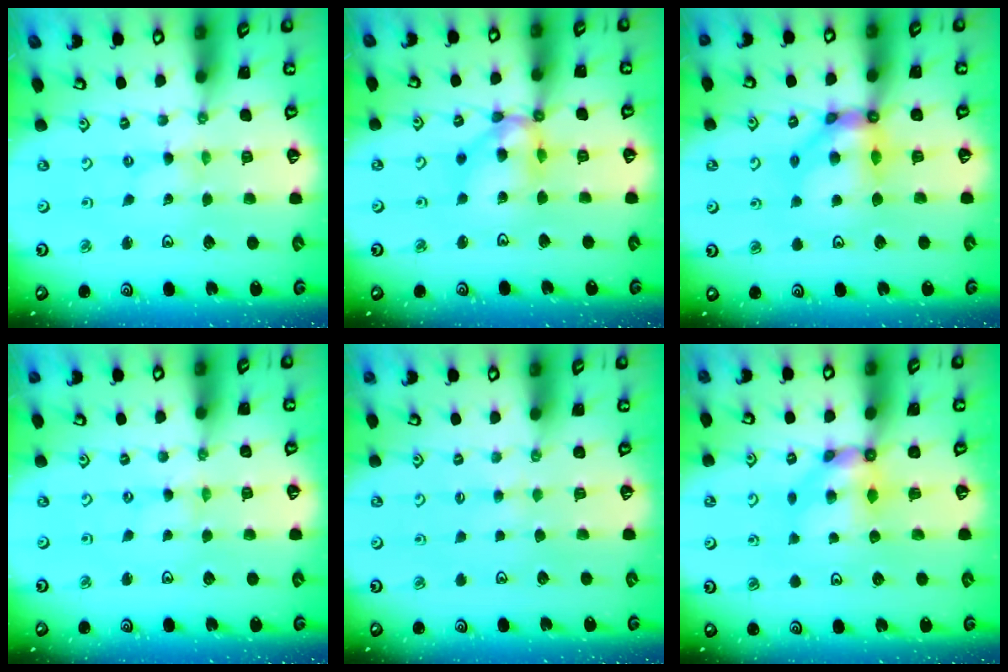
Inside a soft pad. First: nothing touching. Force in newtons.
{"total": 12.8, "press": 12.7, "slide": 1.5}
{"total": 10.9, "press": 10.8, "slide": 1.0}
{"total": 0.0}
{"total": 2.5, "press": 2.5, "slide": 0.4}
{"total": 6.5, "press": 6.5, "slide": 0.5}